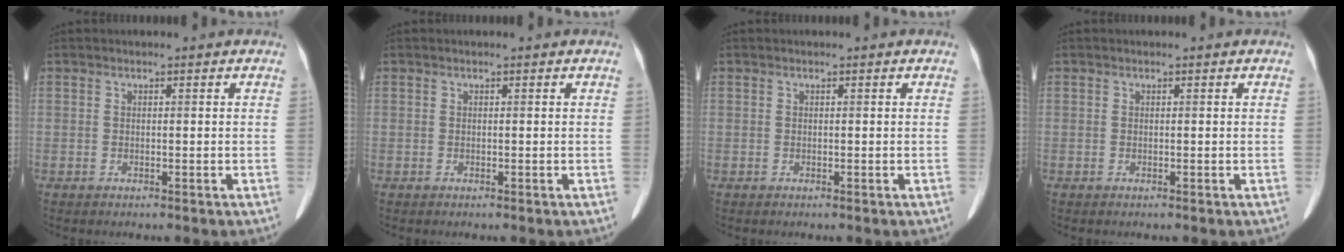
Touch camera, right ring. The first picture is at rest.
{"total": 0.0}
{"total": 0.0}
{"total": 0.0}